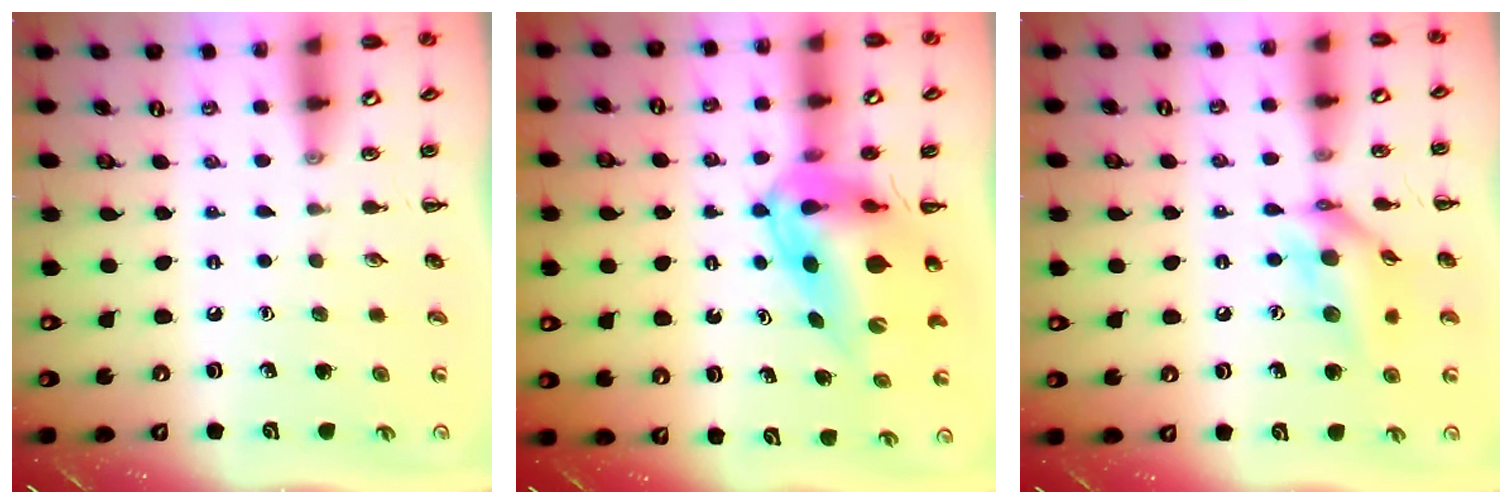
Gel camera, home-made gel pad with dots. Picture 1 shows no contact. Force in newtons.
{"total": 15.2, "press": 14.5, "slide": 4.7}
{"total": 13.7, "press": 13.5, "slide": 2.5}